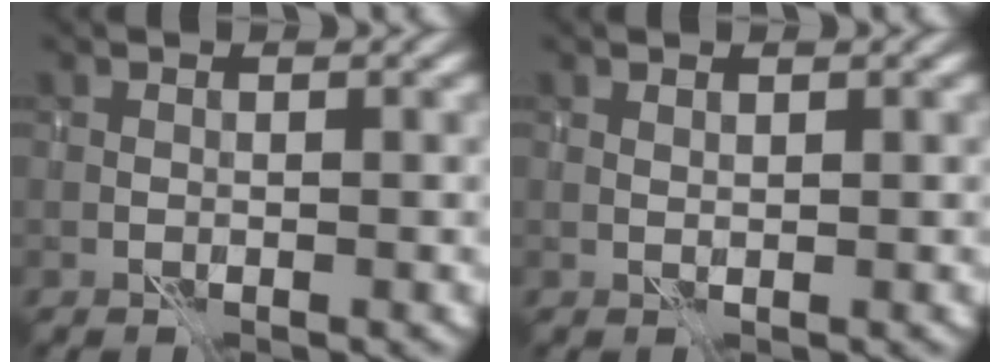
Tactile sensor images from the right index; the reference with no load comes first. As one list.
[{"total": 0.7, "force": [0.7, -0.1, 0.1], "torque": [-0.004, 0.001, 0.014]}]